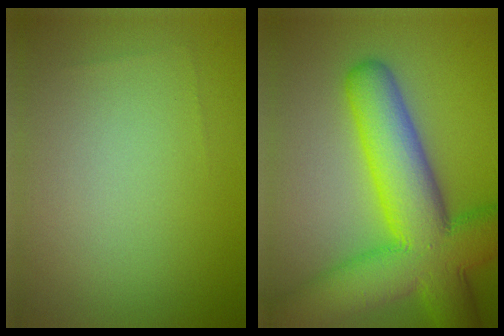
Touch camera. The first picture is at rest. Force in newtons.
{"total": 12.6, "press": 12.6, "slide": 0.6}